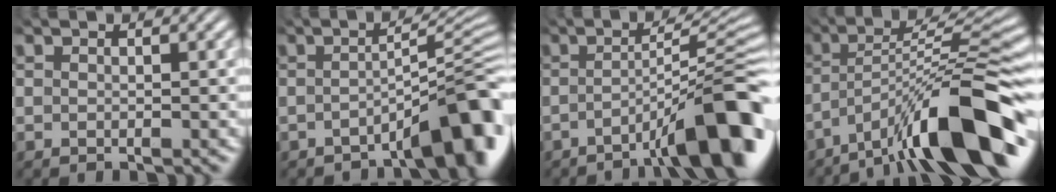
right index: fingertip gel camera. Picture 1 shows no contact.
{"total": 8.2, "force": [-3.7, 1.8, 7.0], "torque": [-0.080, 0.008, -0.054]}
{"total": 8.2, "force": [-3.0, 1.4, 7.5], "torque": [-0.092, 0.012, -0.040]}
{"total": 10.1, "force": [-3.5, 2.8, 9.0], "torque": [-0.125, 0.004, -0.044]}